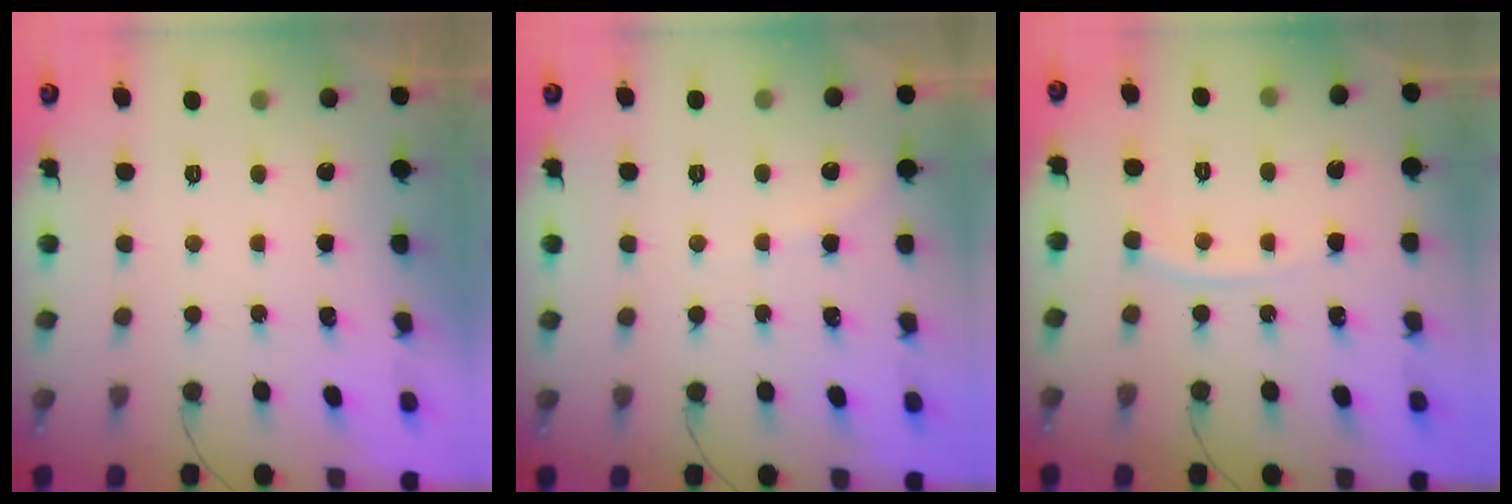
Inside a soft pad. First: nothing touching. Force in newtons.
{"total": 2.4, "press": 2.4, "slide": 0.4}
{"total": 4.1, "press": 4.0, "slide": 0.6}